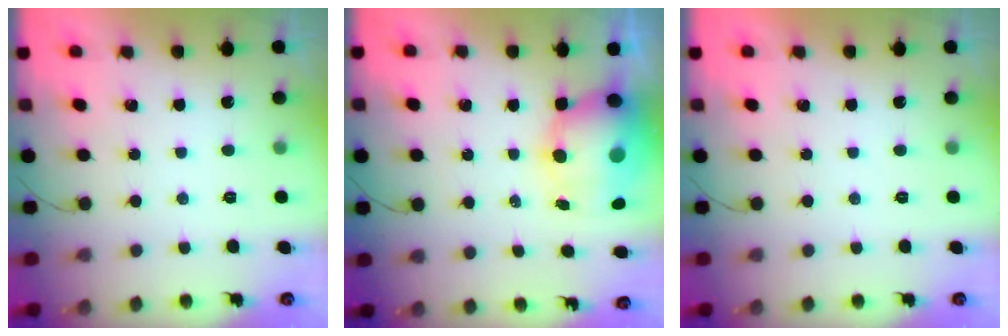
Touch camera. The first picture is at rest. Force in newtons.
{"total": 11.2, "press": 10.9, "slide": 2.4}
{"total": 0.0}